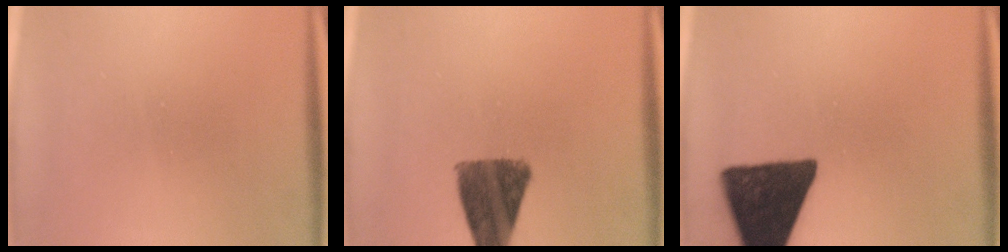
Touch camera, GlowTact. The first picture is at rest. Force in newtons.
{"total": 10.7}
{"total": 15.9}